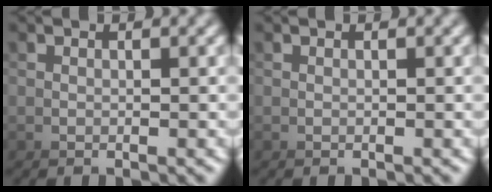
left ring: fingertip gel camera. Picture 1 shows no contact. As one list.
[{"total": 0.0}]